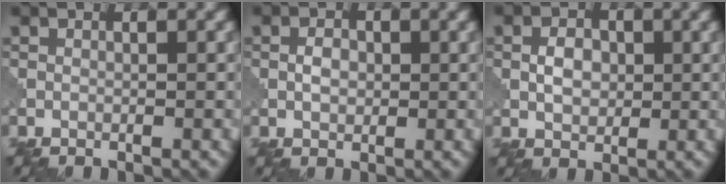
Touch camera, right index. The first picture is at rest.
{"total": 1.7, "force": [0.0, 1.2, 1.2], "torque": [-0.022, 0.003, -0.003]}
{"total": 2.6, "force": [0.1, 1.8, 1.9], "torque": [-0.034, 0.003, 0.000]}